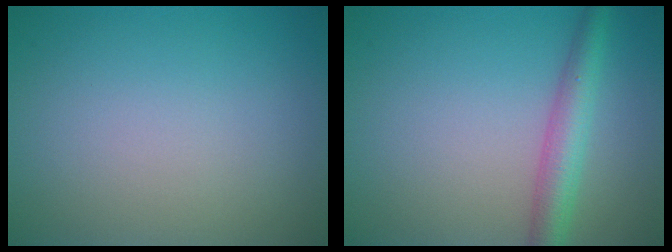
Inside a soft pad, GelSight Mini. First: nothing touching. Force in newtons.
{"total": 3.6, "press": 3.6, "slide": 0.1}